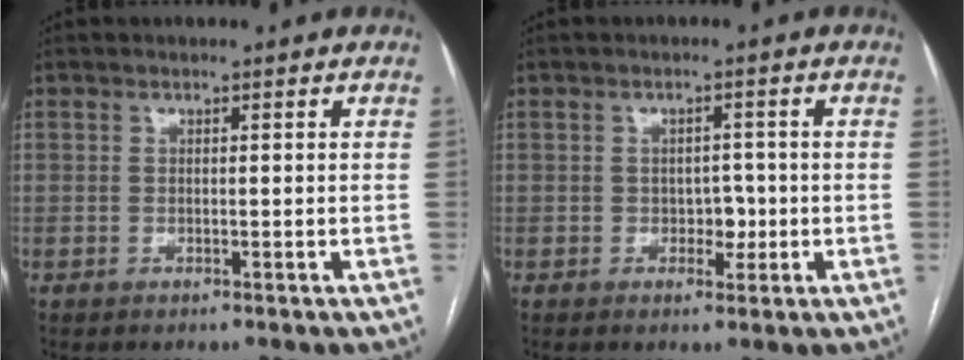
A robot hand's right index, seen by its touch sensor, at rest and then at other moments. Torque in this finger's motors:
{"motor_torque": [0.32, -0.25, 0.00, 0.00]}